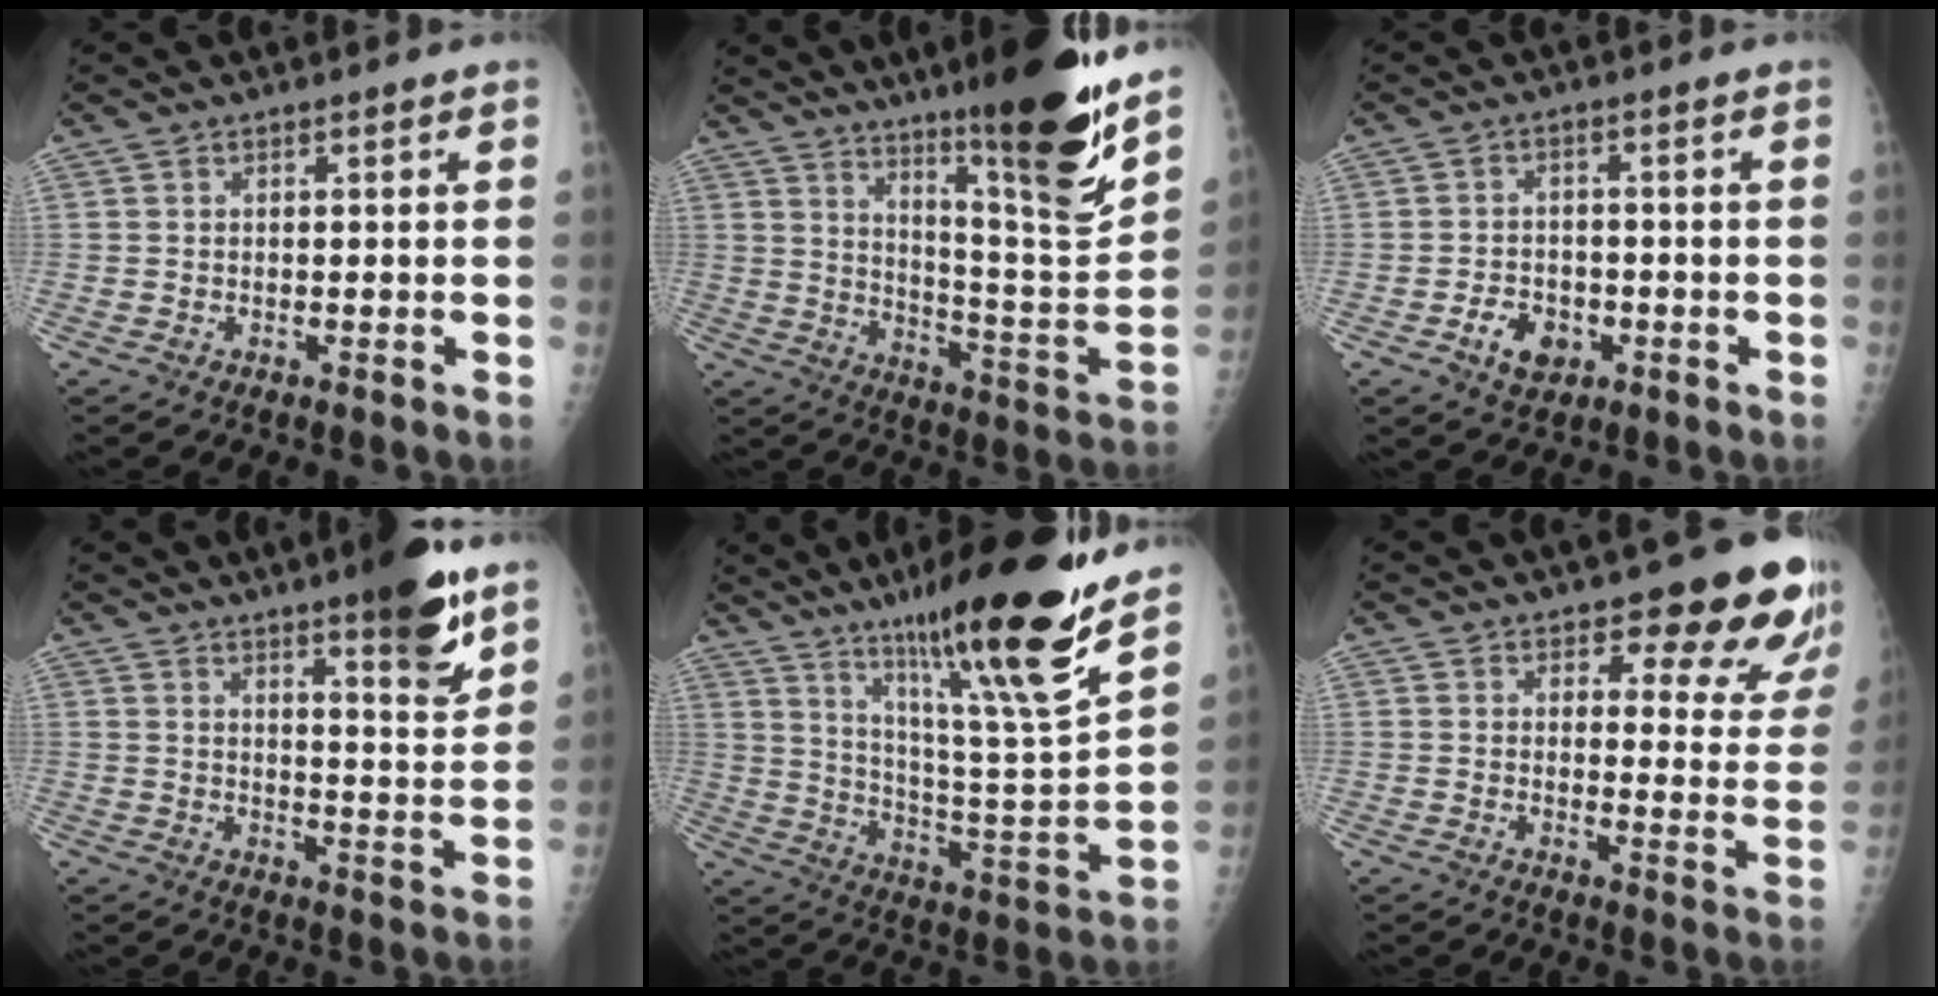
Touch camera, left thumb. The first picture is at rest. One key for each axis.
{"total": 21.0, "fx": 14.5, "fy": 1.9, "fz": 15.1, "tx": -0.197, "ty": -0.090, "tz": 0.231}
{"total": 5.7, "fx": -2.3, "fy": 4.2, "fz": 3.0, "tx": -0.035, "ty": 0.013, "tz": -0.034}
{"total": 11.5, "fx": 7.4, "fy": 2.0, "fz": 8.5, "tx": -0.102, "ty": -0.048, "tz": 0.104}
{"total": 25.1, "fx": 17.3, "fy": 1.5, "fz": 18.1, "tx": -0.264, "ty": -0.080, "tz": 0.288}
{"total": 14.6, "fx": 10.8, "fy": 5.4, "fz": 8.2, "tx": -0.045, "ty": -0.070, "tz": 0.119}